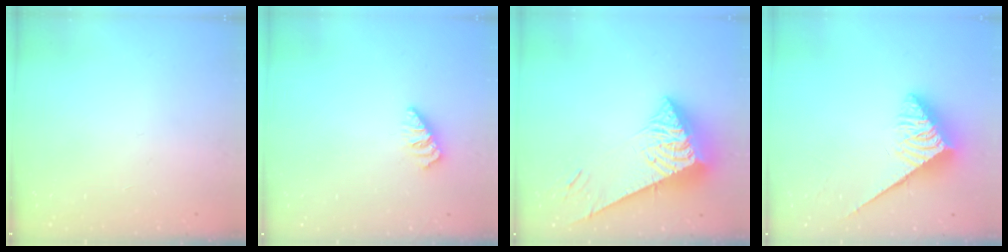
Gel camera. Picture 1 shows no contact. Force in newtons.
{"total": 0.0}
{"total": 8.6, "press": 8.5, "slide": 0.9}
{"total": 3.9, "press": 3.9, "slide": 0.6}